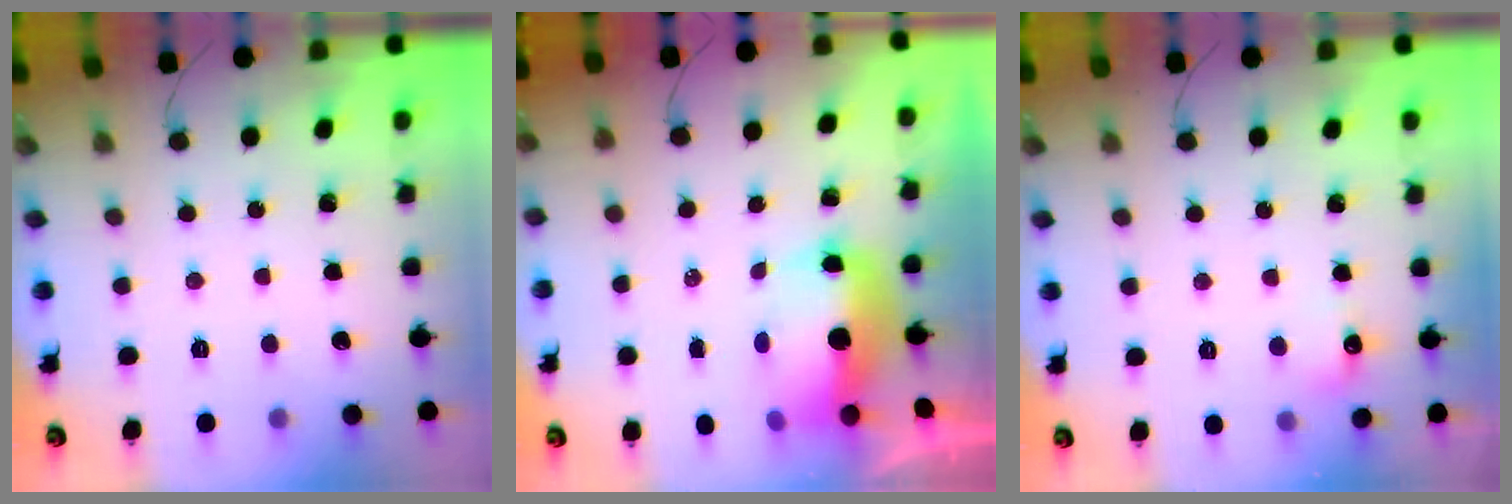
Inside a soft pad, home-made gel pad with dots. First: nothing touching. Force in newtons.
{"total": 8.2, "press": 8.0, "slide": 1.8}
{"total": 5.9, "press": 5.7, "slide": 1.6}